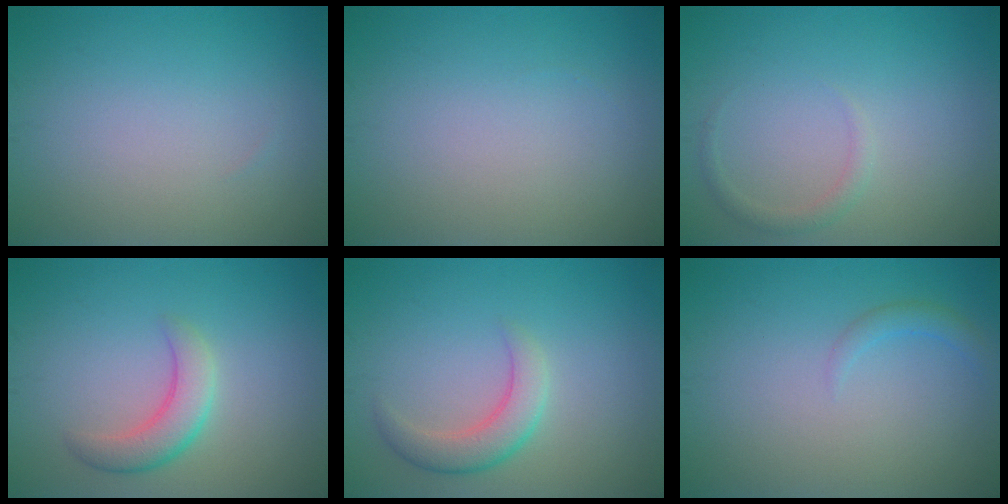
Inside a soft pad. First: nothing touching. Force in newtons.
{"total": 0.0}
{"total": 1.2, "press": 1.2, "slide": 0.0}
{"total": 3.2, "press": 3.2, "slide": 0.2}
{"total": 3.2, "press": 3.2, "slide": 0.2}
{"total": 1.1, "press": 1.1, "slide": 0.1}